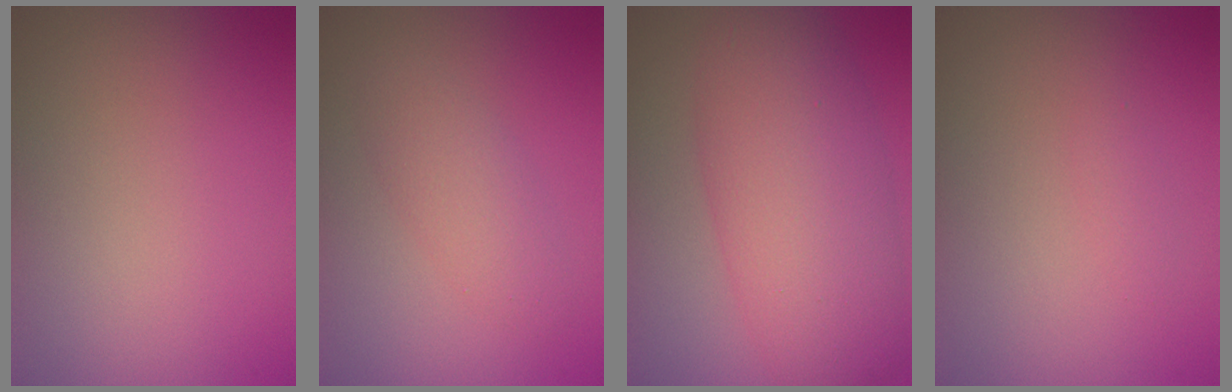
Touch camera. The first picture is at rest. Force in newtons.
{"total": 2.3, "press": 2.3, "slide": 0.2}
{"total": 7.9, "press": 7.9, "slide": 0.0}
{"total": 0.6, "press": 0.6, "slide": 0.0}